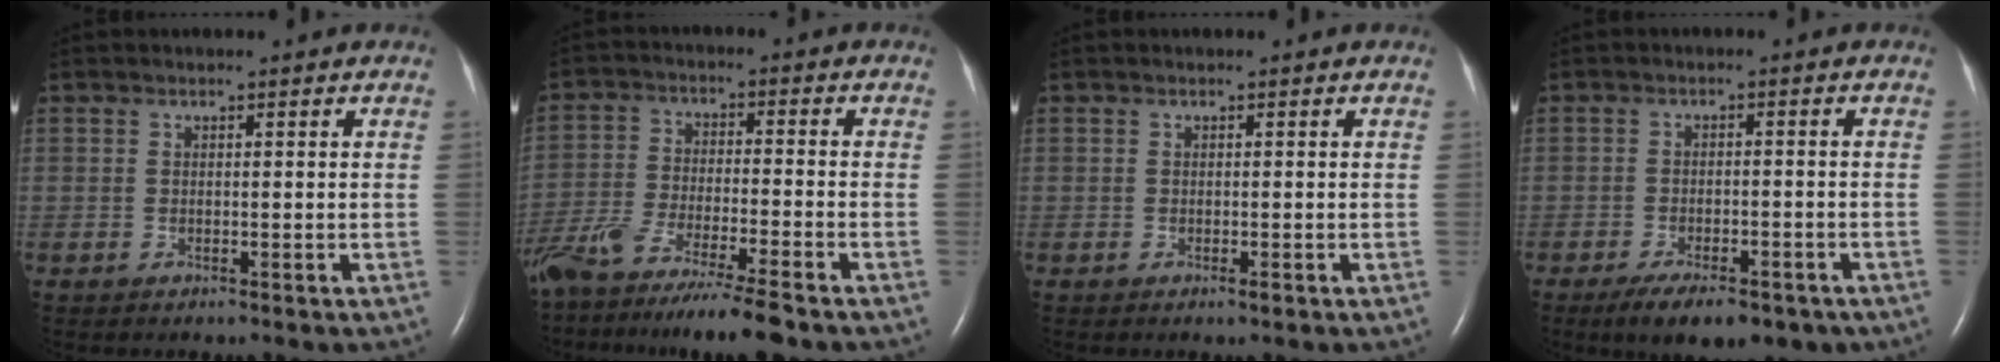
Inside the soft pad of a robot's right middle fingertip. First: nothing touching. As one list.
[{"total": 14.6, "force": [-11.9, 0.2, 8.4], "torque": [-0.160, -0.046, -0.203]}, {"total": 0.6, "force": [-0.3, 0.1, 0.5], "torque": [-0.009, -0.001, -0.005]}, {"total": 10.1, "force": [-7.2, 3.9, 5.9], "torque": [-0.073, -0.003, -0.103]}]